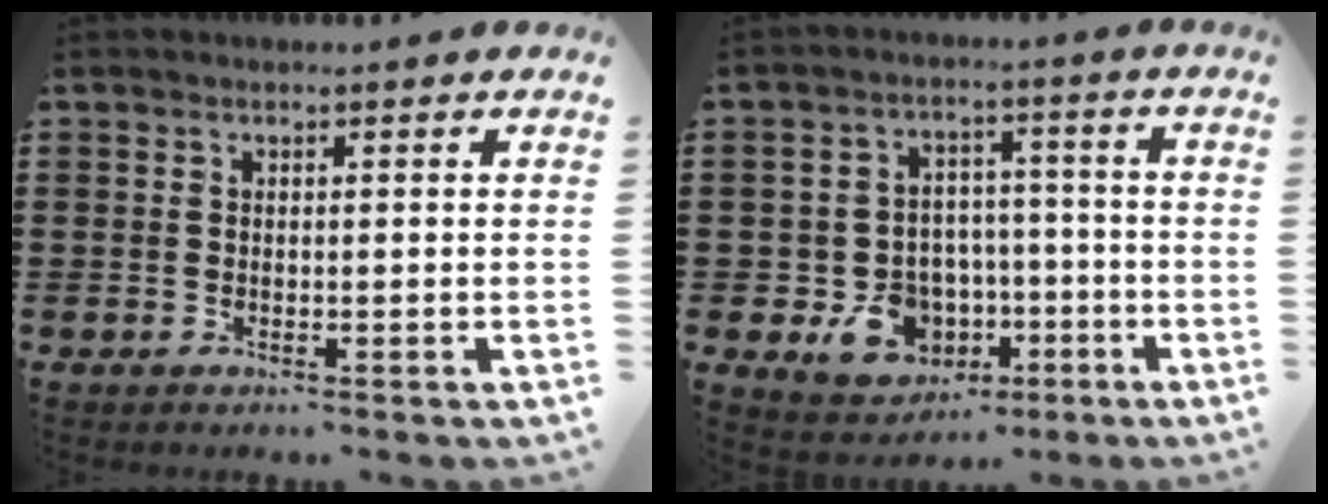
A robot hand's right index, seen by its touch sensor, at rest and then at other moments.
{"total": 8.7, "force": [-2.8, 7.3, 3.8], "torque": [-0.077, 0.015, -0.040]}